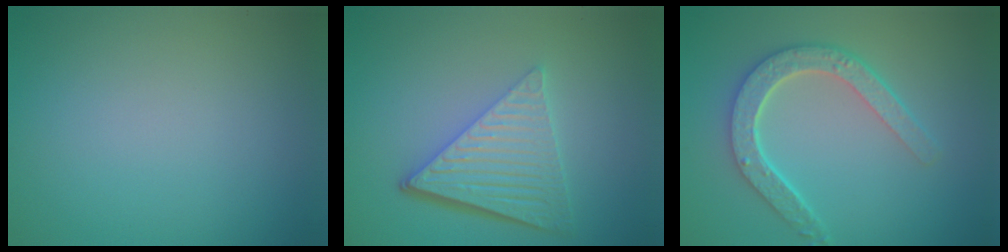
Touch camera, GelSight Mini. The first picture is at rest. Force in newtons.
{"total": 6.5, "press": 4.4, "slide": 4.8}
{"total": 4.5, "press": 3.6, "slide": 2.8}